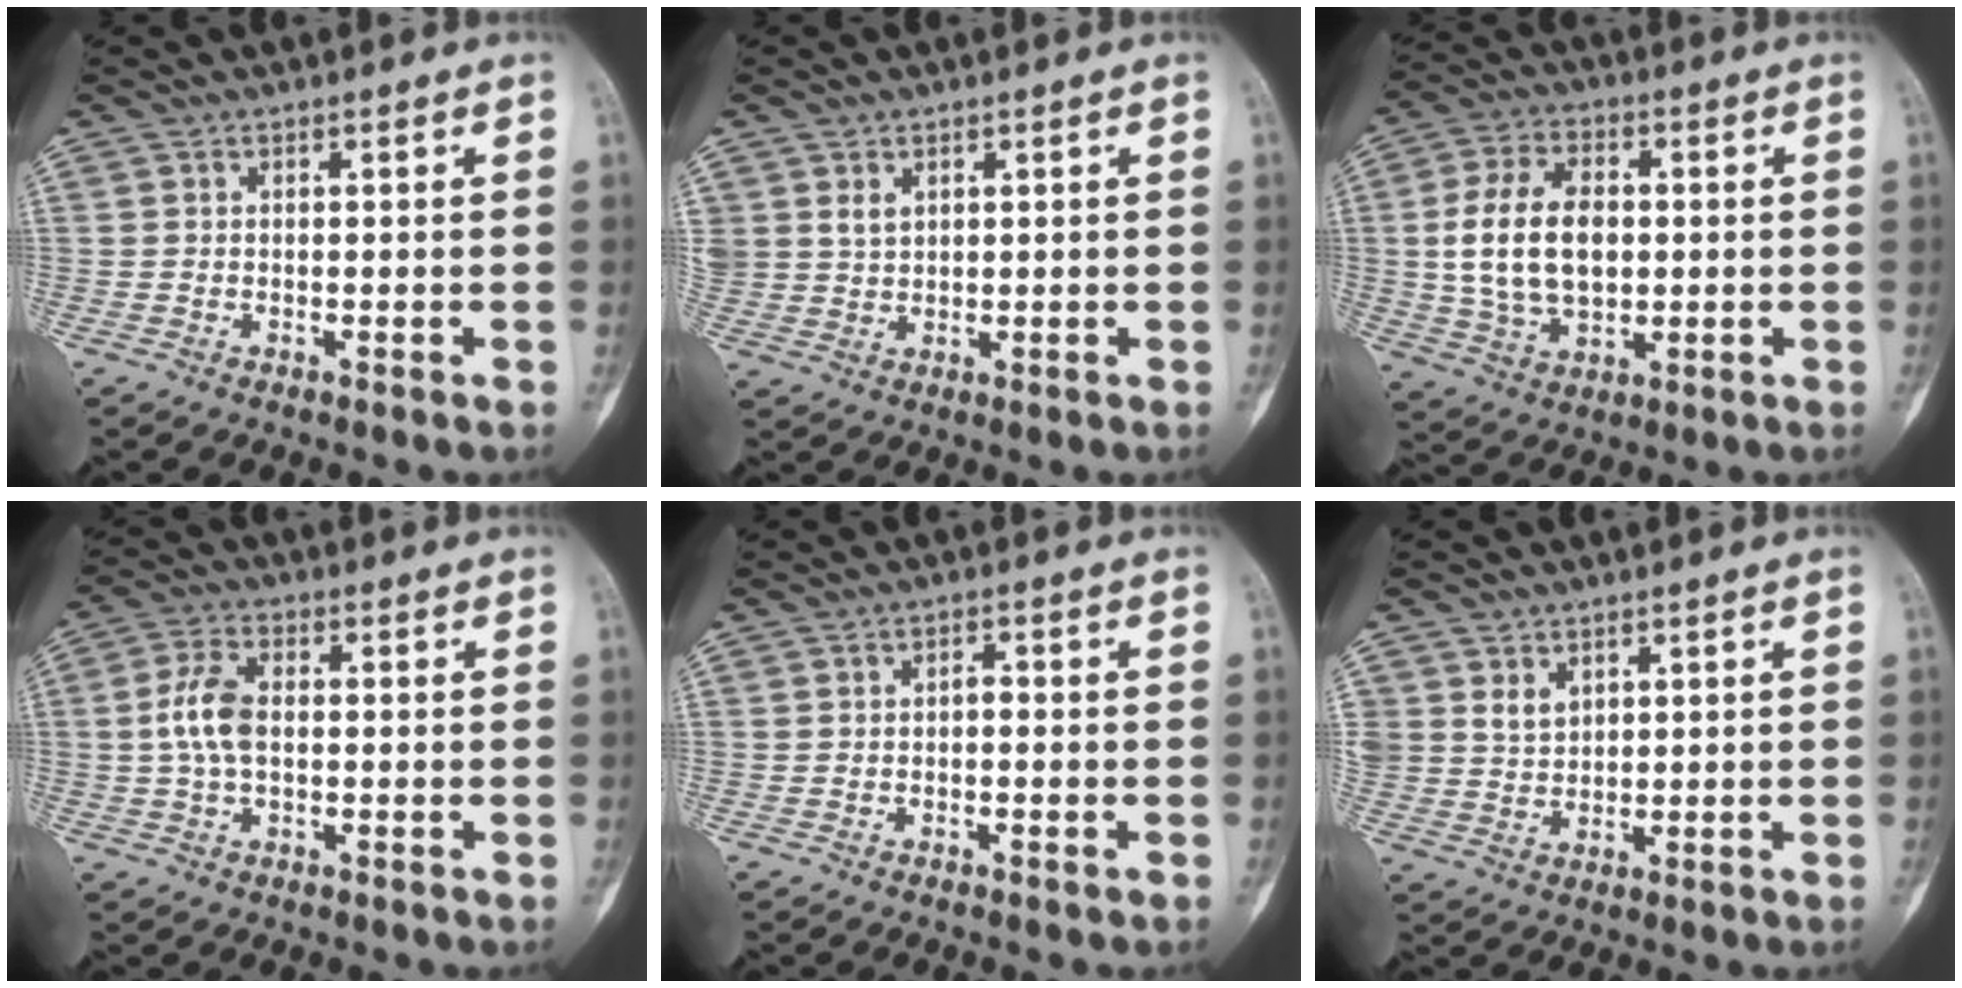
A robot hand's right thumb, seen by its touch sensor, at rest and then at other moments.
{"total": 3.4, "force": [1.7, 2.5, 1.6], "torque": [-0.020, -0.011, 0.041]}
{"total": 14.4, "force": [0.9, 9.2, 11.1], "torque": [-0.193, 0.004, 0.022]}
{"total": 6.9, "force": [0.1, 3.9, 5.6], "torque": [-0.122, 0.015, -0.004]}
{"total": 1.6, "force": [-0.3, 0.8, 1.3], "torque": [-0.014, 0.008, -0.008]}
{"total": 3.9, "force": [2.1, 3.0, 1.5], "torque": [-0.012, -0.018, 0.047]}